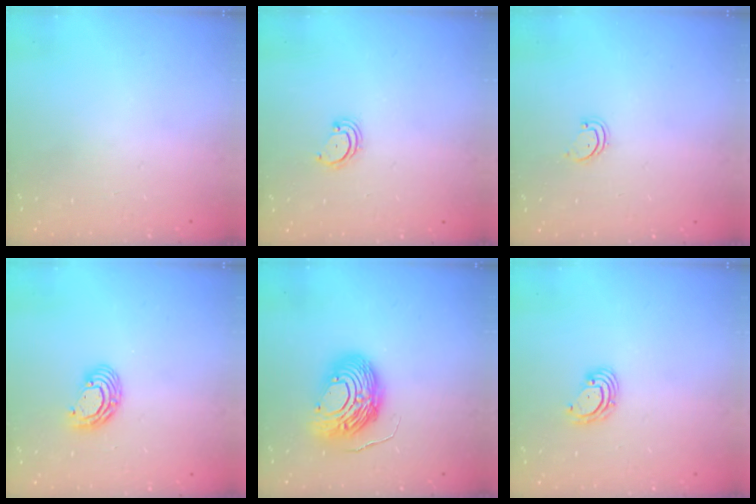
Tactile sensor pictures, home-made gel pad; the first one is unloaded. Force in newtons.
{"total": 2.9, "press": 2.9, "slide": 0.3}
{"total": 1.9, "press": 1.9, "slide": 0.2}
{"total": 7.8, "press": 7.7, "slide": 1.2}
{"total": 13.1, "press": 13.1, "slide": 1.3}
{"total": 4.5, "press": 4.5, "slide": 0.5}